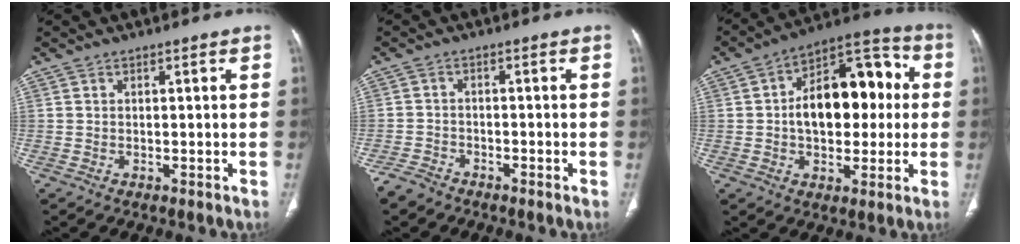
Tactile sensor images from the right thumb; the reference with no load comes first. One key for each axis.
{"total": 3.0, "fx": -2.7, "fy": 1.2, "fz": 0.7, "tx": -0.019, "ty": 0.003, "tz": -0.054}
{"total": 18.7, "fx": 1.3, "fy": 11.3, "fz": 14.9, "tx": -0.181, "ty": 0.038, "tz": 0.017}